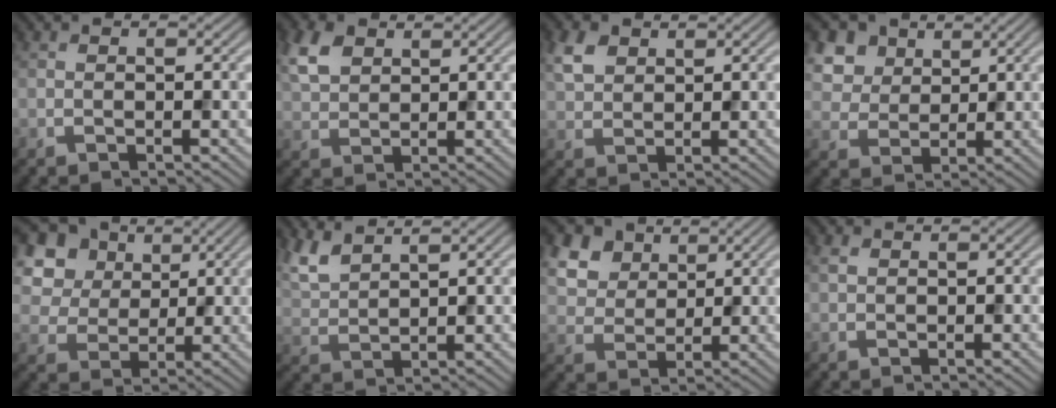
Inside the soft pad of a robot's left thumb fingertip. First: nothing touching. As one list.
[{"total": 5.1, "force": [2.6, 3.2, 3.0], "torque": [-0.077, 0.009, 0.053]}, {"total": 4.0, "force": [2.1, 2.7, 2.2], "torque": [-0.057, 0.005, 0.044]}, {"total": 7.4, "force": [3.8, 5.5, 3.3], "torque": [-0.126, 0.000, 0.077]}, {"total": 11.1, "force": [5.1, 8.3, 5.3], "torque": [-0.165, 0.016, 0.114]}, {"total": 4.9, "force": [3.9, 1.5, 2.7], "torque": [-0.078, 0.006, 0.086]}, {"total": 8.4, "force": [4.7, 5.8, 4.0], "torque": [-0.147, 0.000, 0.101]}, {"total": 1.0, "force": [0.6, 0.6, 0.6], "torque": [-0.015, 0.004, 0.011]}]